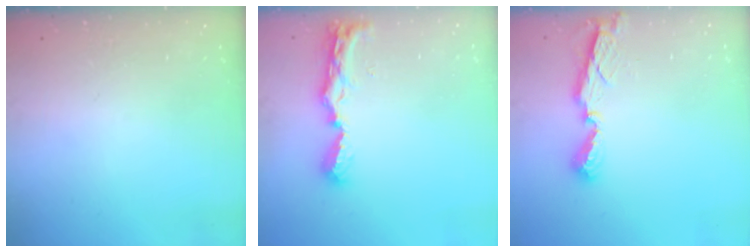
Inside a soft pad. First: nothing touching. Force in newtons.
{"total": 8.7, "press": 8.7, "slide": 0.3}
{"total": 7.8, "press": 7.8, "slide": 0.5}